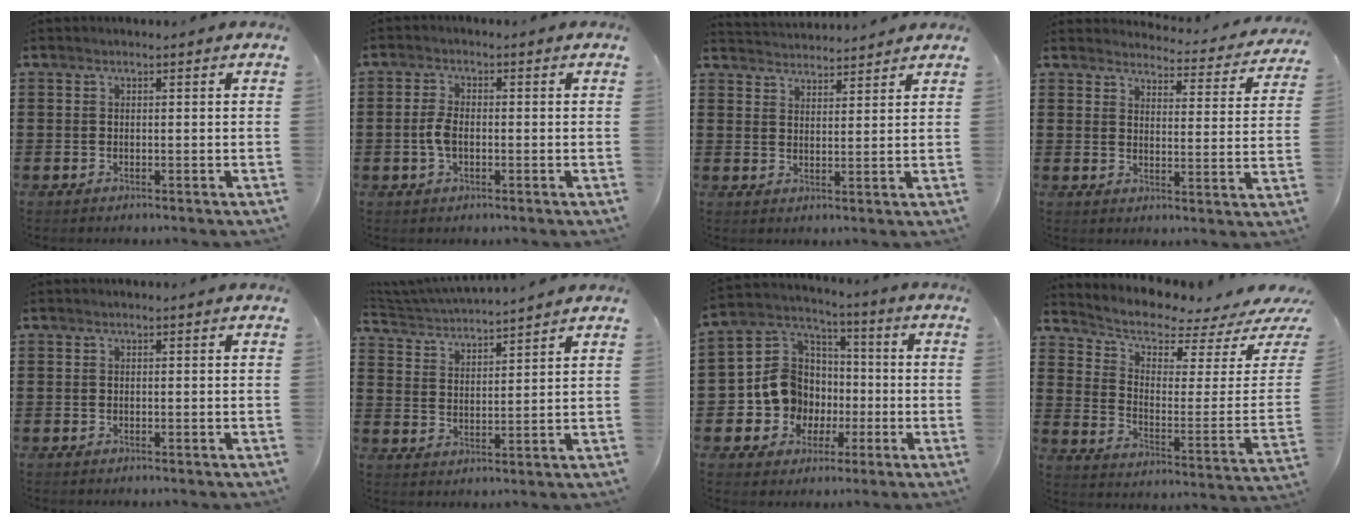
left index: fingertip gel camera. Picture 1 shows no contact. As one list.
[{"total": 3.5, "force": [-0.5, 1.7, 3.0], "torque": [-0.080, -0.004, -0.015]}, {"total": 3.3, "force": [3.2, 0.0, -0.3], "torque": [-0.006, -0.014, 0.061]}, {"total": 4.1, "force": [4.0, 0.2, 0.7], "torque": [-0.025, -0.032, 0.066]}, {"total": 0.0}, {"total": 4.0, "force": [4.0, -0.1, 0.5], "torque": [-0.029, -0.022, 0.068]}, {"total": 10.2, "force": [-1.7, 9.5, 3.4], "torque": [-0.123, 0.006, -0.029]}, {"total": 4.4, "force": [3.9, 1.0, 1.9], "torque": [-0.062, -0.042, 0.063]}]